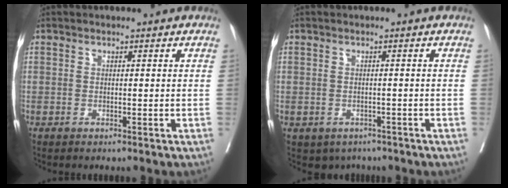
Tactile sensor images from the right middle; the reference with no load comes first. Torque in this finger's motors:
{"motor_torque": [0.22, -0.38, 0.04, -0.01]}